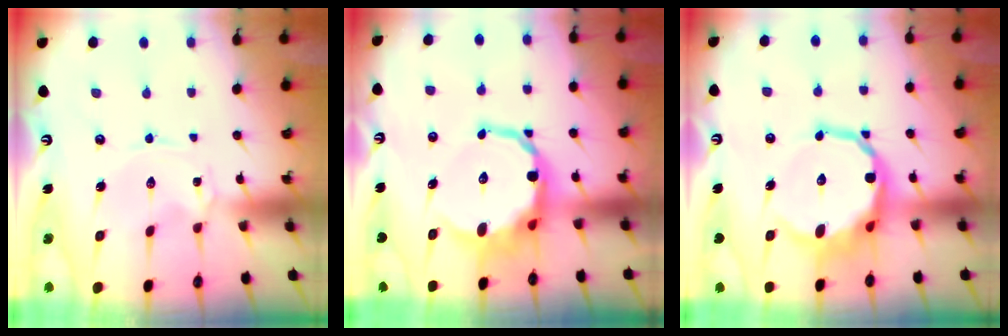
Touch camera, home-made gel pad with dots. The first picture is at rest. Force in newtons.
{"total": 12.7, "press": 12.3, "slide": 3.1}
{"total": 13.0, "press": 12.2, "slide": 4.5}